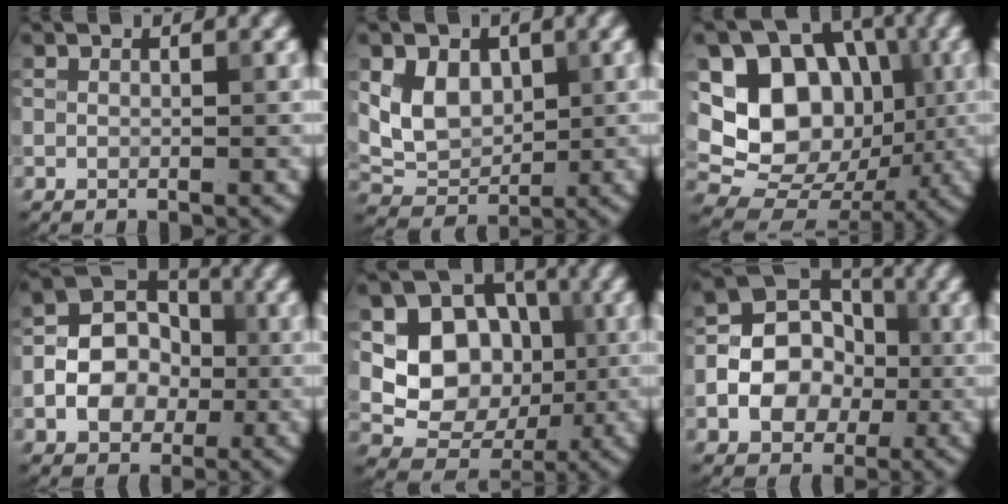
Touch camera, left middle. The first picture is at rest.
{"total": 4.5, "force": [1.1, 3.5, 2.6], "torque": [-0.051, -0.008, 0.022]}
{"total": 13.5, "force": [1.6, 11.0, 7.6], "torque": [-0.132, 0.018, 0.018]}
{"total": 6.2, "force": [-1.2, 4.9, 3.6], "torque": [-0.044, -0.001, -0.030]}
{"total": 8.5, "force": [0.7, 7.1, 4.5], "torque": [-0.066, -0.008, 0.005]}
{"total": 7.6, "force": [-1.4, 6.1, 4.3], "torque": [-0.055, -0.003, -0.038]}